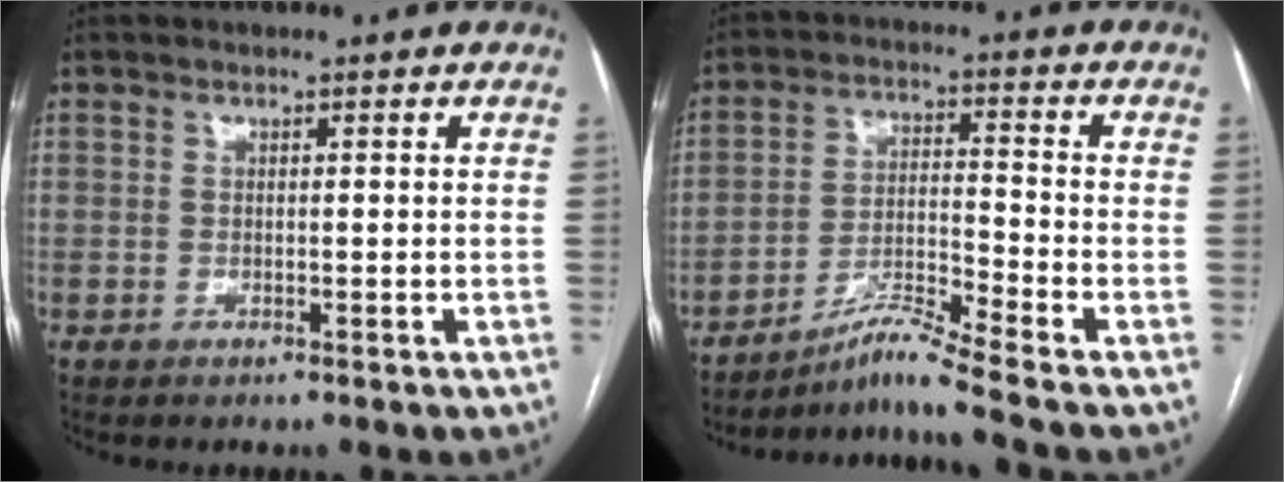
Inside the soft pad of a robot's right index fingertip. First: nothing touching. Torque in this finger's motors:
{"motor_torque": [-0.46, -0.97, 0.03, 0.02]}